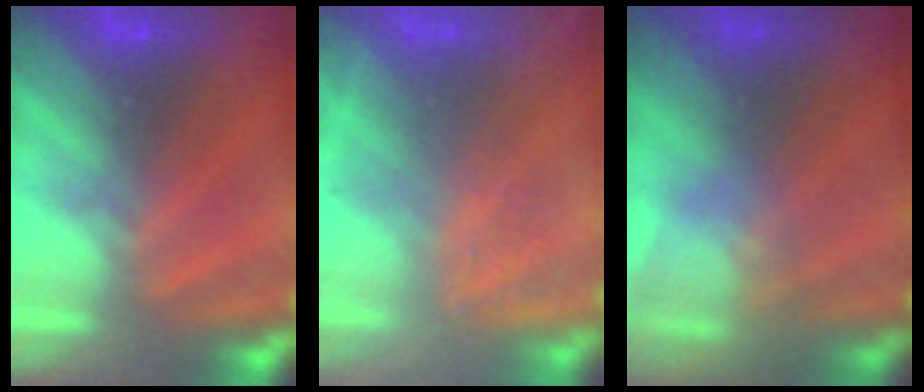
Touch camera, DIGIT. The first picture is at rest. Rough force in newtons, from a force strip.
{"total": 2.6}
{"total": 4.6}